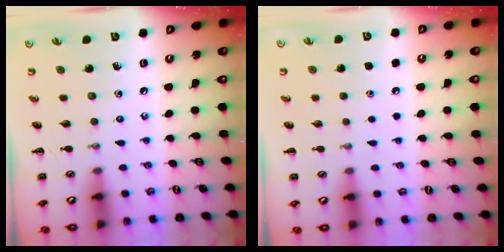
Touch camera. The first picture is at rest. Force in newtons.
{"total": 1.6, "press": 1.6, "slide": 0.1}